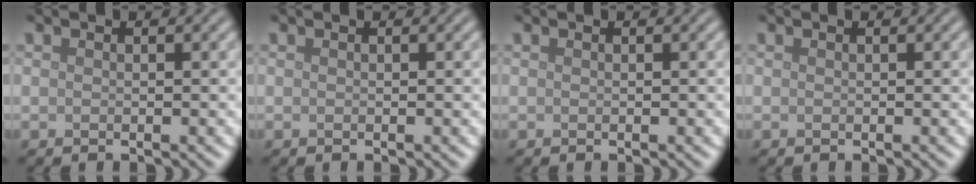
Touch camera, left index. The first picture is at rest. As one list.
[{"total": 0.0}, {"total": 0.0}, {"total": 0.0}]